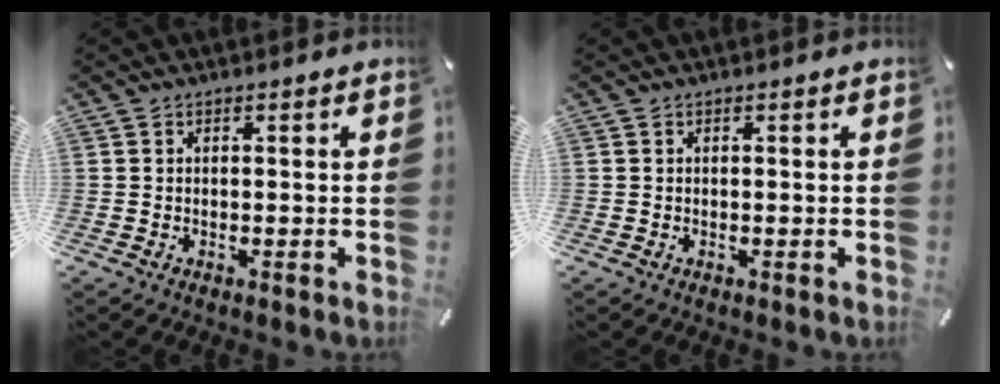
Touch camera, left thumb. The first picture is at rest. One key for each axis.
{"total": 0.0}